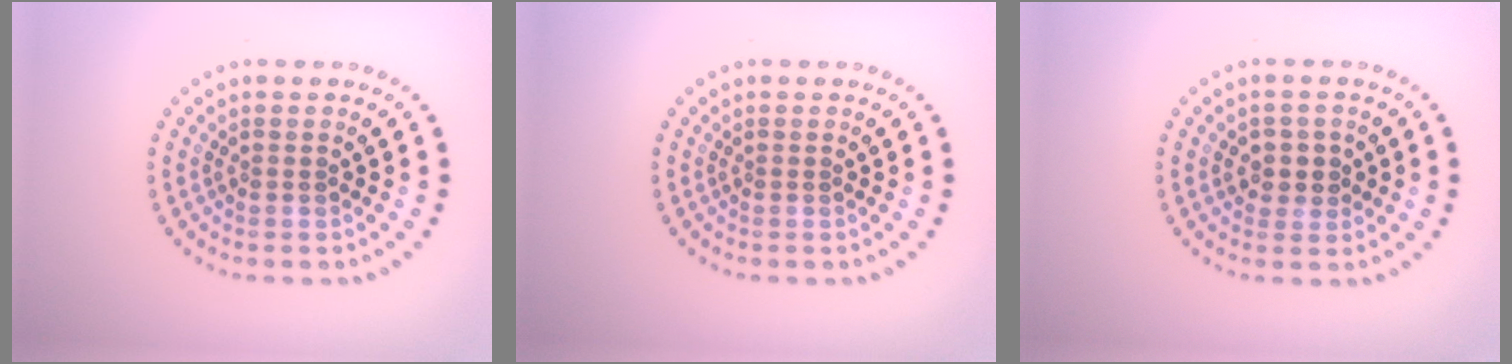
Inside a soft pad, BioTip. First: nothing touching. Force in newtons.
{"total": 0.0}
{"total": 2.2, "press": 2.1, "slide": 0.8}